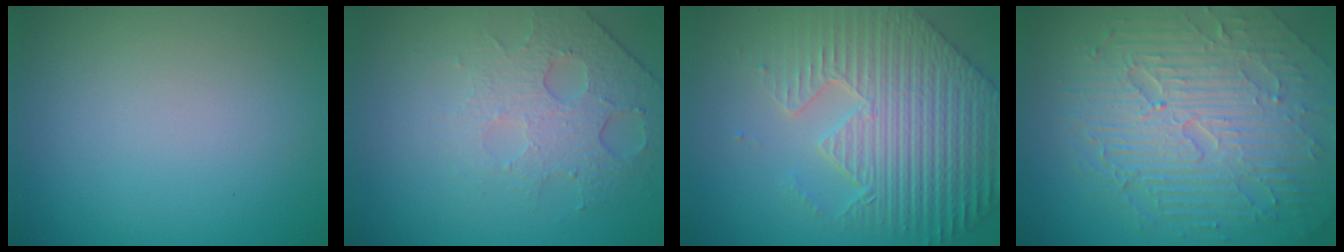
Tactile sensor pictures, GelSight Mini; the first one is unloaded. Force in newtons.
{"total": 4.8, "press": 3.2, "slide": 3.6}
{"total": 8.4, "press": 6.5, "slide": 5.3}
{"total": 9.4, "press": 6.2, "slide": 7.1}